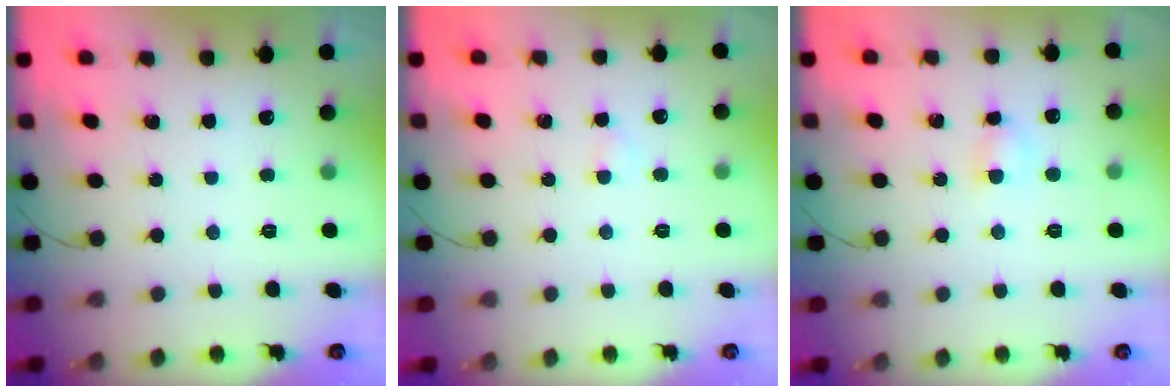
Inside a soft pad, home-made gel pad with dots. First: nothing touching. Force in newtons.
{"total": 2.0, "press": 1.8, "slide": 0.8}
{"total": 3.4, "press": 3.2, "slide": 1.2}